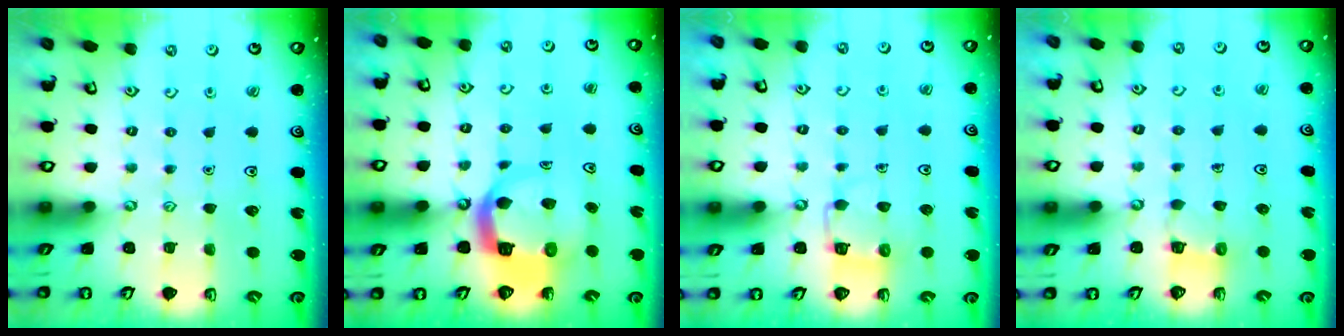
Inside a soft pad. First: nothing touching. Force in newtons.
{"total": 8.7, "press": 8.6, "slide": 1.3}
{"total": 5.5, "press": 5.5, "slide": 0.3}
{"total": 3.4, "press": 3.4, "slide": 0.2}